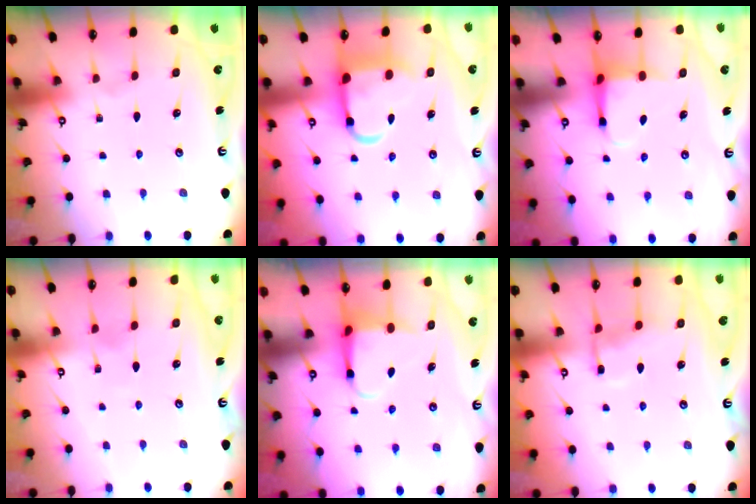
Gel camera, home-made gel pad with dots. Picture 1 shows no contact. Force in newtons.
{"total": 9.7, "press": 9.6, "slide": 1.2}
{"total": 3.9, "press": 3.9, "slide": 0.6}
{"total": 6.2, "press": 6.1, "slide": 0.6}
{"total": 4.4, "press": 4.3, "slide": 0.3}
{"total": 8.8, "press": 8.8, "slide": 0.8}